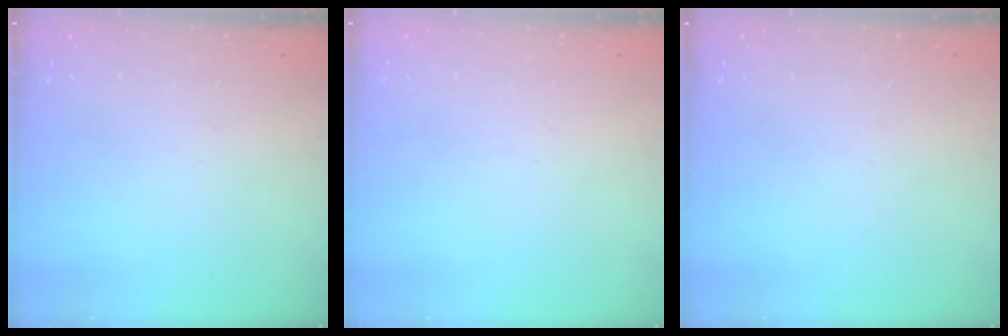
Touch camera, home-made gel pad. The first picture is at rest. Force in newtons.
{"total": 0.0}
{"total": 0.0}